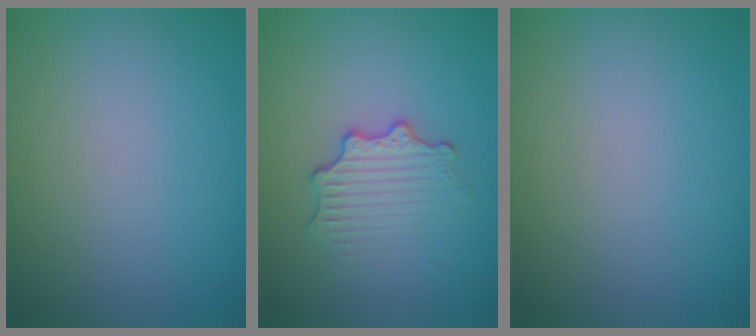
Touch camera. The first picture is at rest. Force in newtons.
{"total": 3.2, "press": 2.5, "slide": 1.9}
{"total": 0.0}